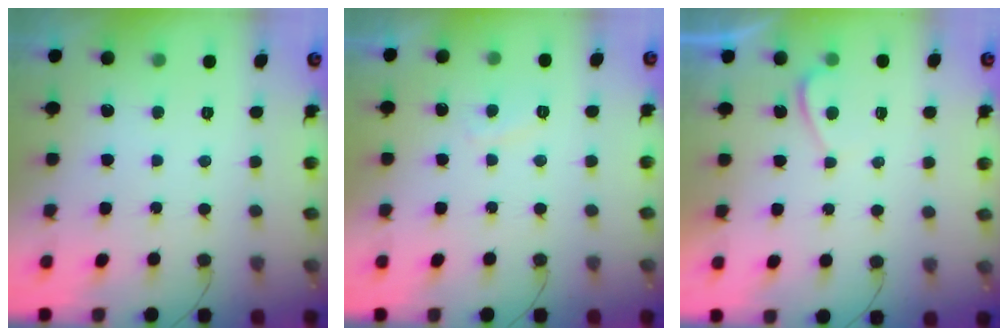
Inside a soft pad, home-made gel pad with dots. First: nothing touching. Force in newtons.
{"total": 2.7, "press": 2.5, "slide": 0.8}
{"total": 0.6, "press": 0.4, "slide": 0.5}